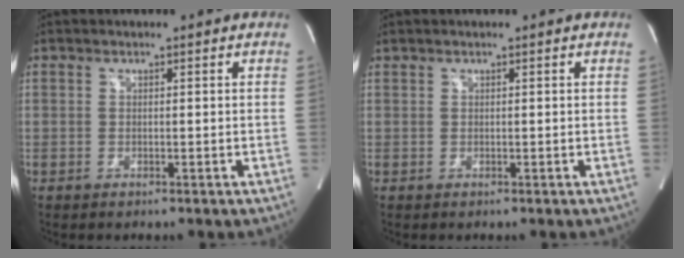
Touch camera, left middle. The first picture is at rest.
{"total": 0.0}